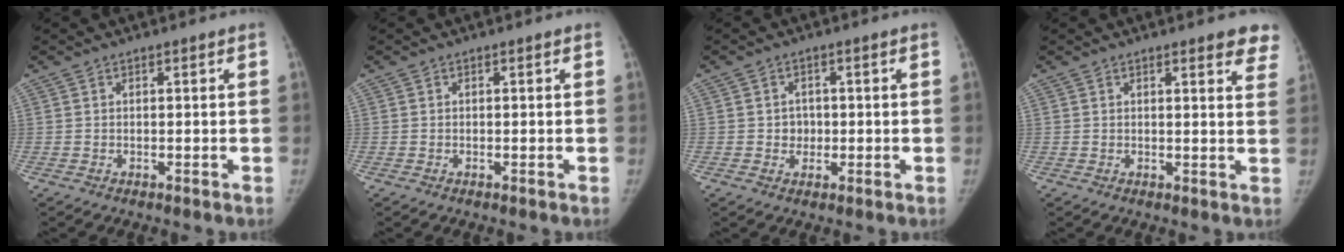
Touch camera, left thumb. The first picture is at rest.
{"total": 0.0}
{"total": 2.8, "force": [-0.1, 2.6, 1.1], "torque": [0.003, 0.006, -0.003]}
{"total": 6.6, "force": [4.9, 1.8, 3.9], "torque": [-0.019, -0.020, 0.044]}